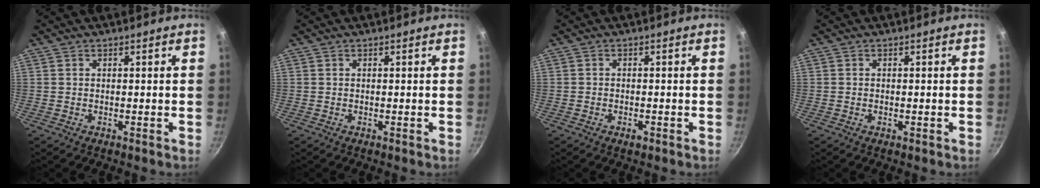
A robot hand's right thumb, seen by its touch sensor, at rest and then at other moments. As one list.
[{"total": 0.0}, {"total": 1.5, "force": [-0.9, 0.8, 0.9], "torque": [-0.017, 0.005, -0.015]}, {"total": 0.7, "force": [-0.2, 0.4, 0.5], "torque": [-0.009, 0.002, -0.004]}]